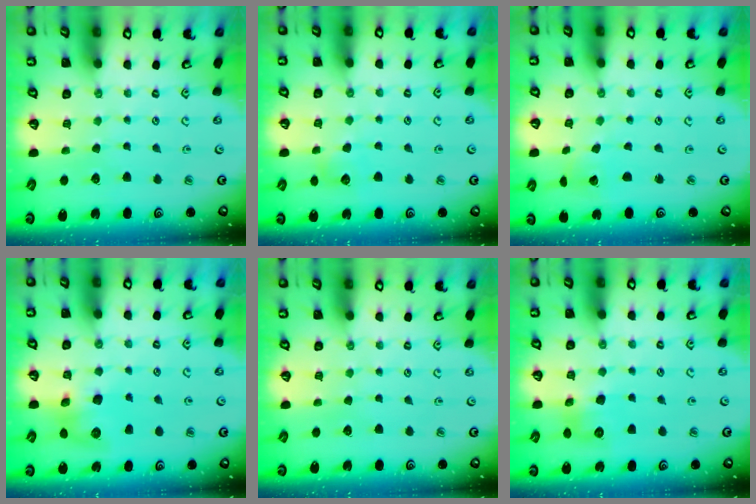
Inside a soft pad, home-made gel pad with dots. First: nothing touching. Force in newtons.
{"total": 6.5, "press": 6.4, "slide": 0.9}
{"total": 2.0, "press": 2.0, "slide": 0.1}
{"total": 8.2, "press": 8.2, "slide": 0.8}
{"total": 0.0}
{"total": 8.3, "press": 8.3, "slide": 0.5}